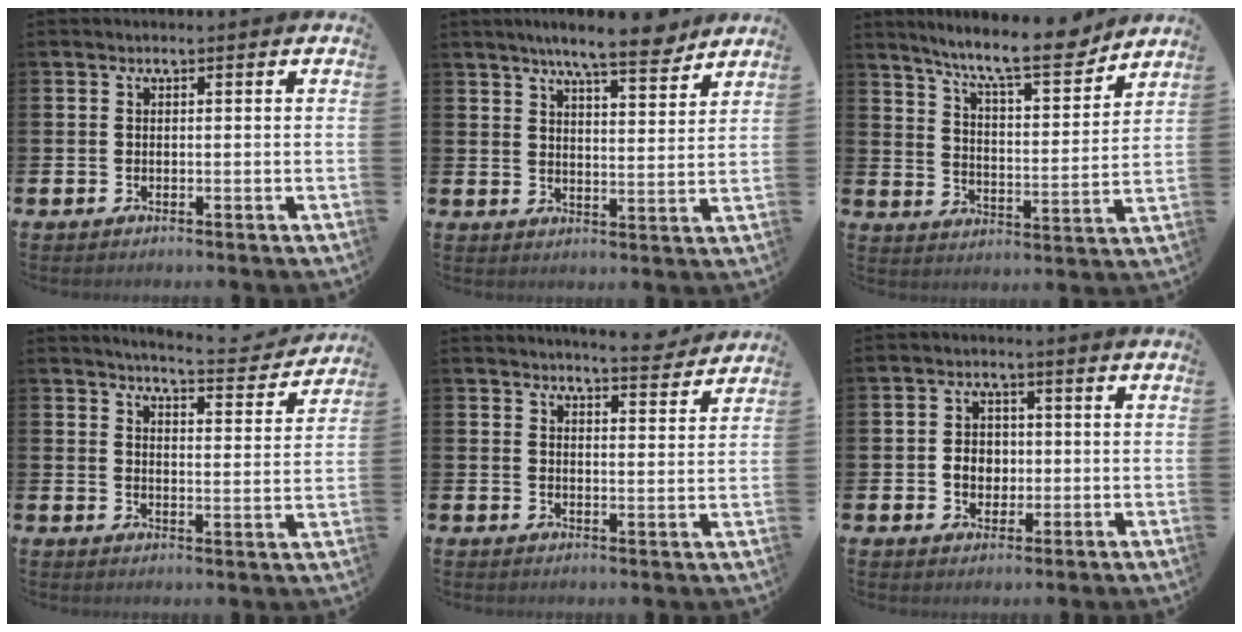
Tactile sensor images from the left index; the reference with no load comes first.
{"total": 8.1, "force": [7.3, 0.9, 3.4], "torque": [-0.065, -0.035, 0.126]}
{"total": 10.8, "force": [9.5, 1.3, 5.0], "torque": [-0.106, -0.058, 0.159]}
{"total": 5.3, "force": [5.2, 0.2, 1.0], "torque": [-0.027, -0.039, 0.086]}
{"total": 4.9, "force": [4.9, 0.1, 0.6], "torque": [-0.006, -0.034, 0.084]}
{"total": 3.5, "force": [-0.3, 3.0, 1.8], "torque": [-0.025, 0.003, -0.015]}